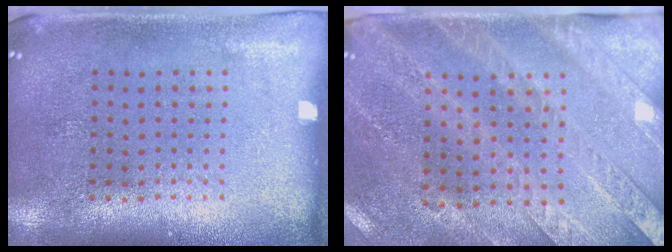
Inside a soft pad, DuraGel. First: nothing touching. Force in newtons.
{"total": 2.7, "press": 2.5, "slide": 1.0}